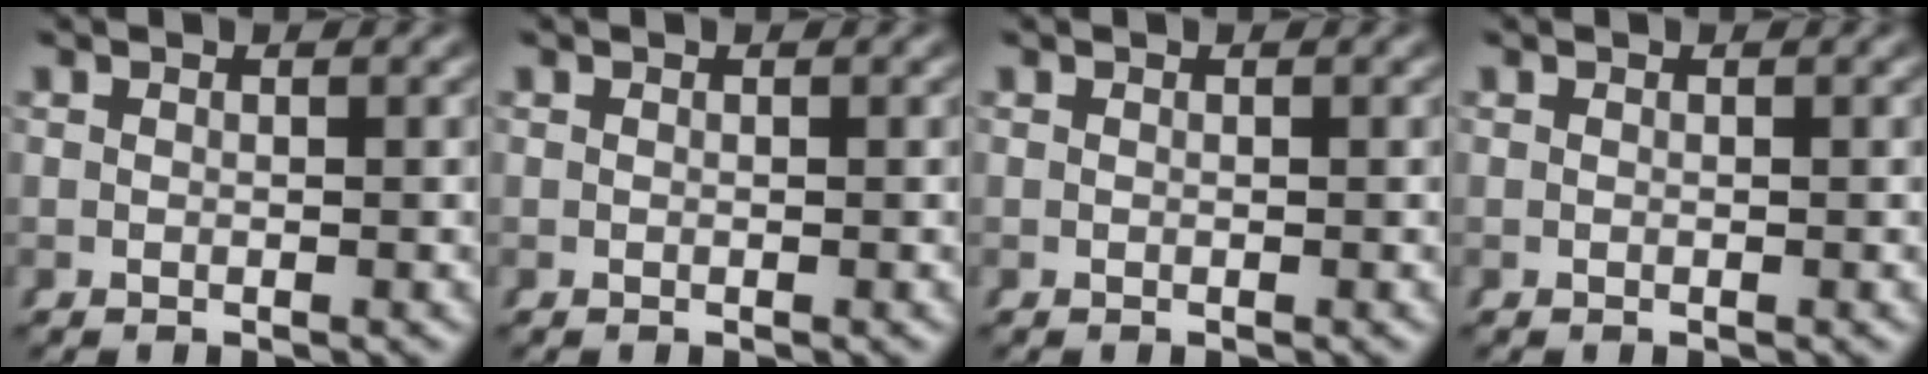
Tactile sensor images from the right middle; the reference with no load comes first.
{"total": 0.0}
{"total": 0.0}
{"total": 0.0}